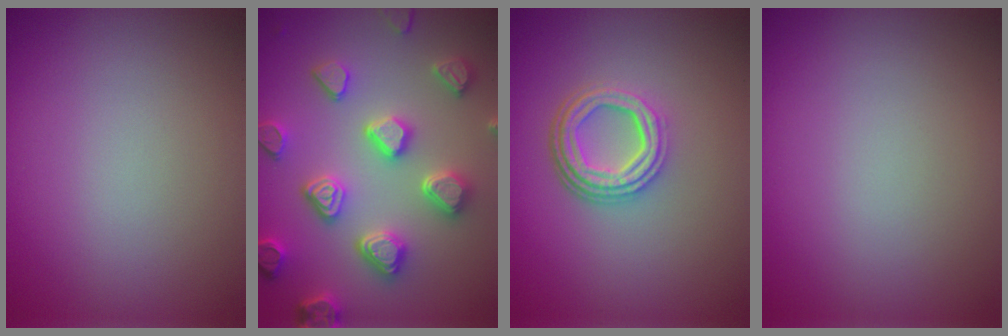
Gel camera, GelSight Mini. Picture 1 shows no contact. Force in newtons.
{"total": 5.6, "press": 5.2, "slide": 2.1}
{"total": 4.5, "press": 3.3, "slide": 3.1}
{"total": 0.0}